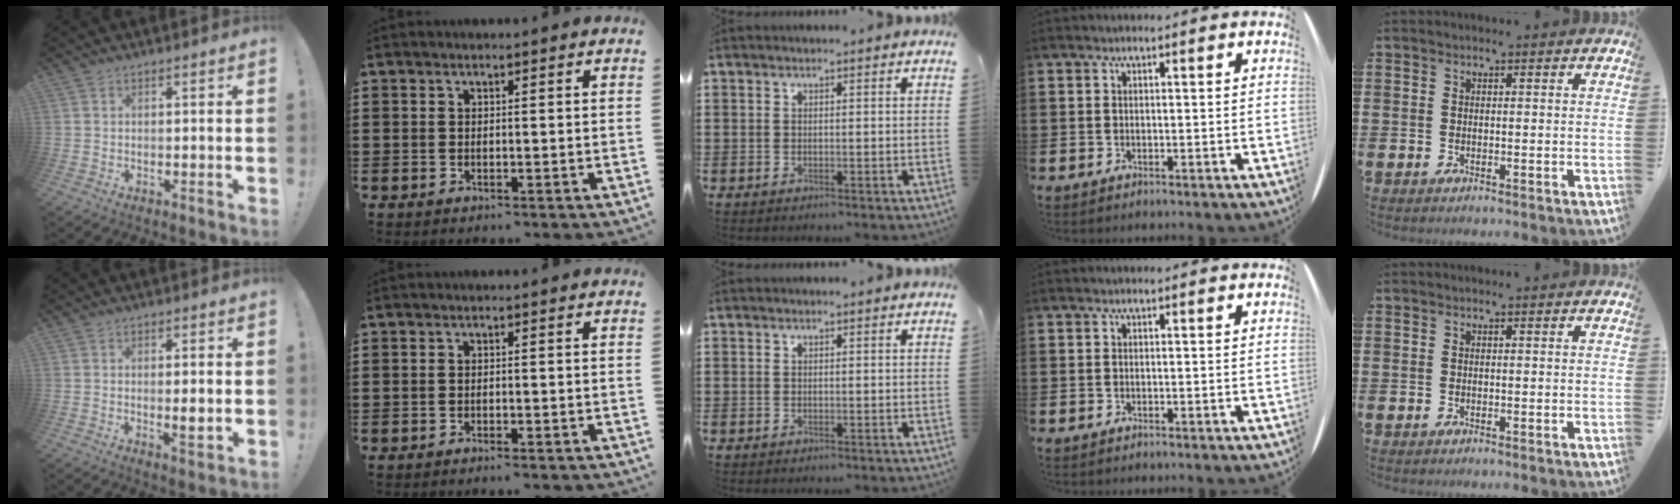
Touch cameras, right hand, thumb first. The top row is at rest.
{"thumb": {"total": 3.7, "force": [0.0, 0.6, 3.7], "torque": [-0.041, -0.012, -0.002]}, "index": {"total": 1.1, "force": [-1.0, -0.1, 0.2], "torque": [-0.005, 0.000, -0.020]}}